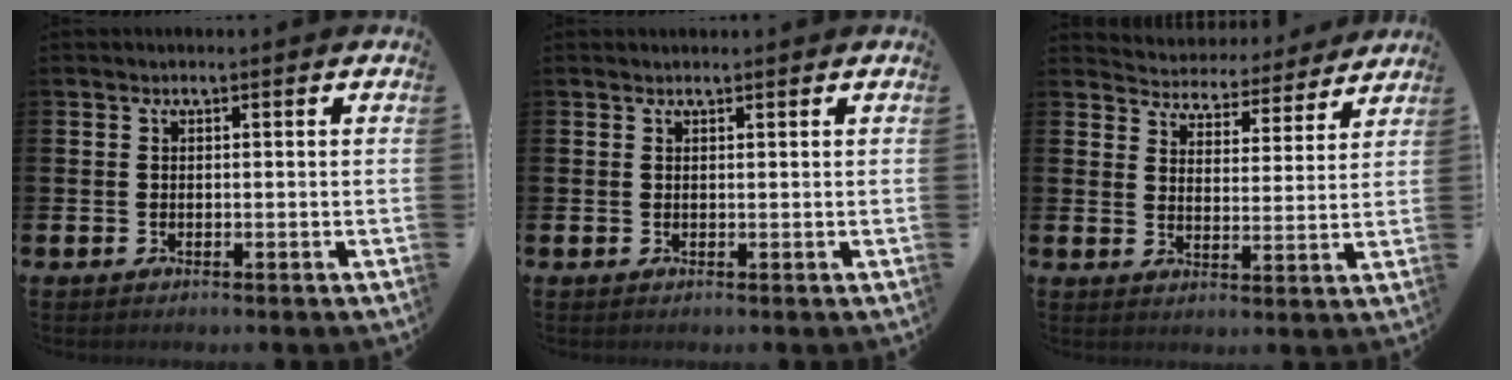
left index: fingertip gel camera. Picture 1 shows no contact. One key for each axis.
{"total": 0.5, "fx": 0.5, "fy": 0.1, "fz": 0.1, "tx": 0.010, "ty": -0.005, "tz": 0.007}
{"total": 4.7, "fx": 4.6, "fy": 1.3, "fz": -0.3, "tx": -0.015, "ty": -0.044, "tz": 0.075}